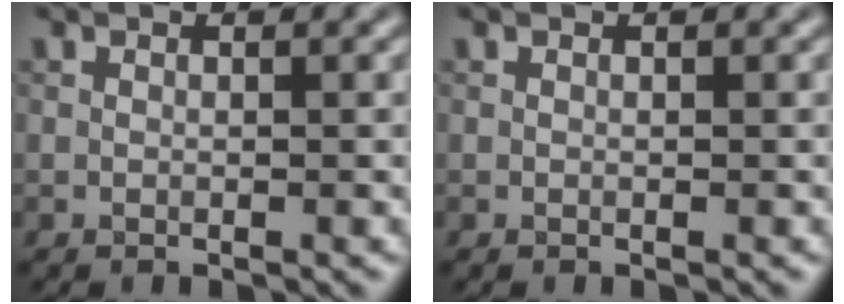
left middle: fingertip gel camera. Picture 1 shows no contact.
{"total": 0.0}